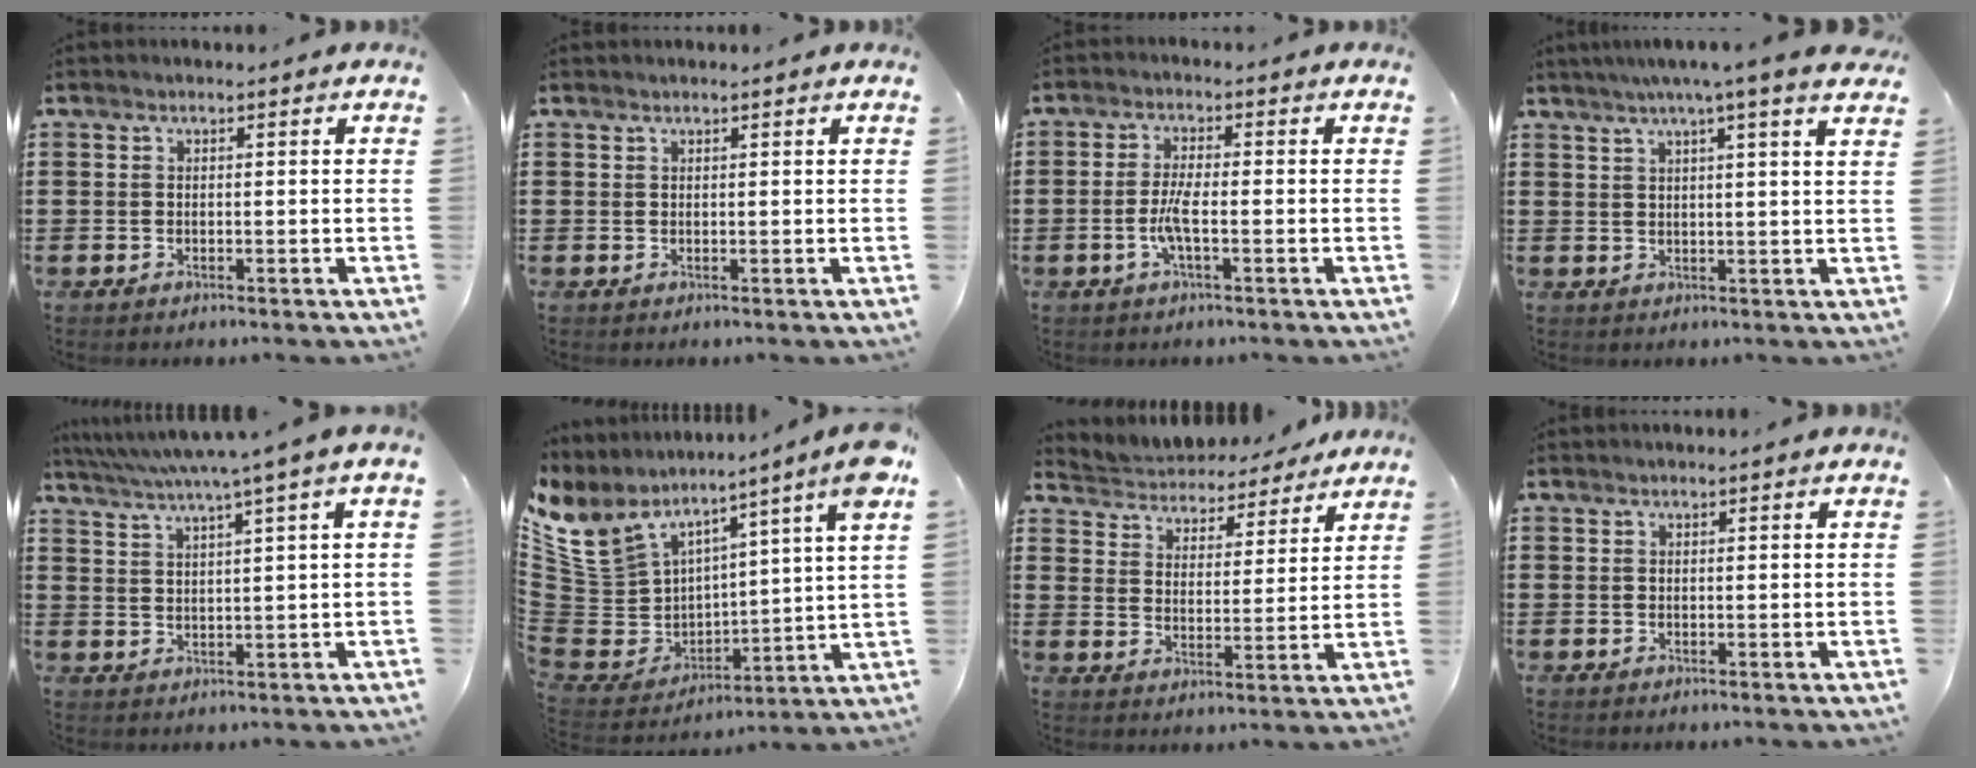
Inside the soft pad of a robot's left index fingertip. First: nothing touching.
{"total": 0.5, "force": [0.5, 0.1, 0.1], "torque": [-0.004, 0.000, 0.011]}
{"total": 3.9, "force": [-1.2, 0.7, 3.7], "torque": [-0.087, -0.005, -0.030]}
{"total": 4.7, "force": [3.6, -0.2, 3.1], "torque": [-0.061, -0.013, 0.059]}
{"total": 4.2, "force": [2.8, -0.9, 3.0], "torque": [-0.068, -0.020, 0.043]}
{"total": 9.1, "force": [7.1, 4.0, 4.2], "torque": [-0.116, -0.052, 0.129]}
{"total": 4.7, "force": [4.6, 0.8, -0.1], "torque": [-0.028, -0.032, 0.078]}
{"total": 0.0}